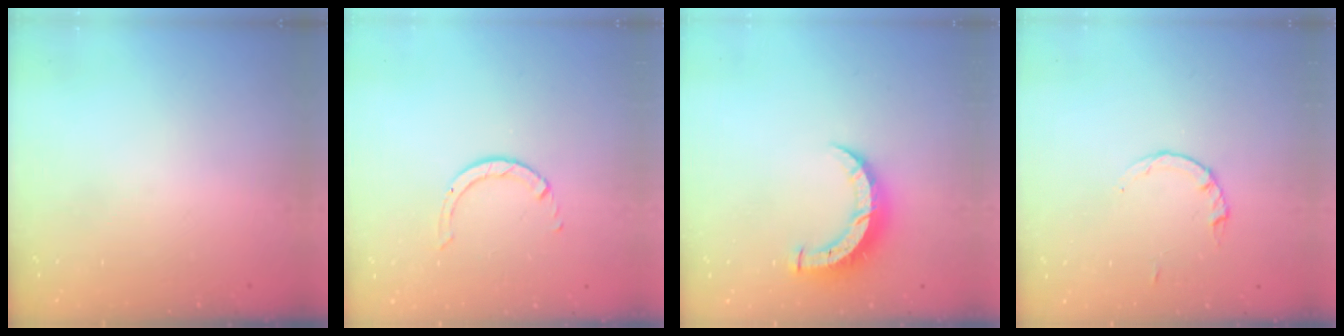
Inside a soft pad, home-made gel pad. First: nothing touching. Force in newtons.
{"total": 1.7, "press": 1.7, "slide": 0.1}
{"total": 7.9, "press": 7.8, "slide": 0.8}
{"total": 2.2, "press": 2.1, "slide": 0.3}